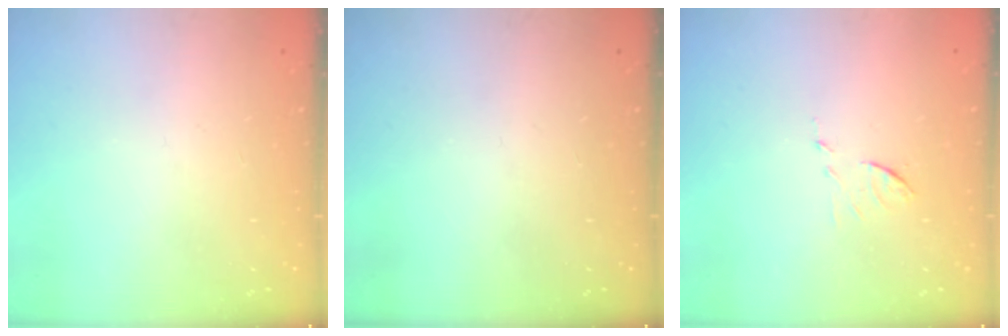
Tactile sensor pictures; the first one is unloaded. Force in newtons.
{"total": 0.0}
{"total": 6.2, "press": 6.2, "slide": 0.2}